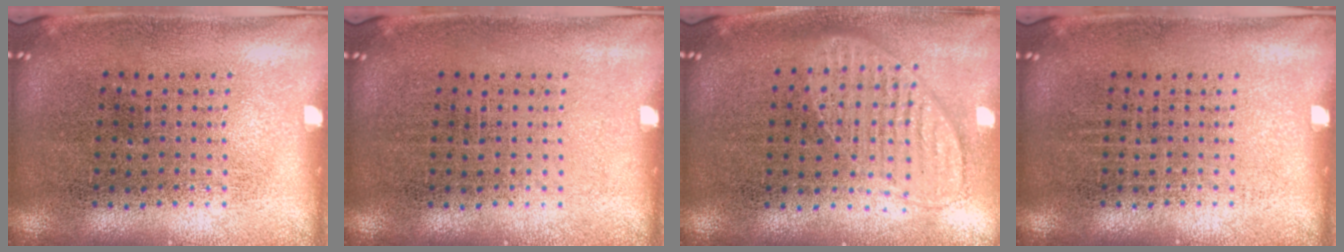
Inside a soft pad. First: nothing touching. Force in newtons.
{"total": 0.0}
{"total": 1.0, "press": 1.0, "slide": 0.2}
{"total": 0.0}